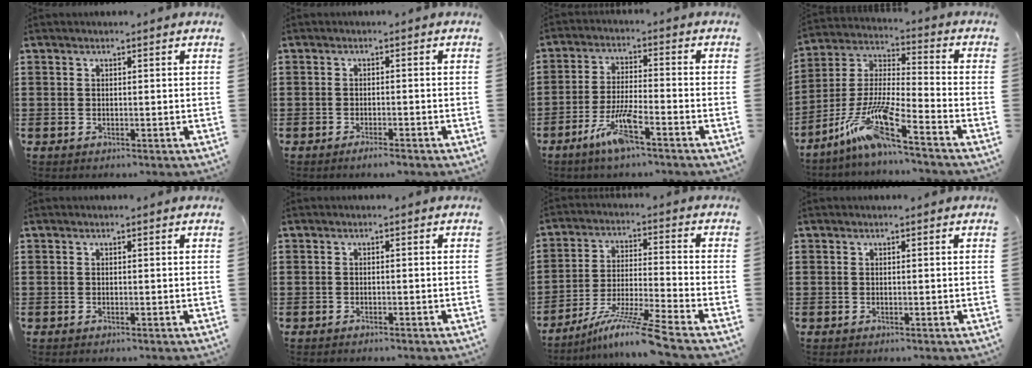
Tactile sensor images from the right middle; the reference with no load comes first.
{"total": 1.6, "force": [-1.4, 0.1, 0.8], "torque": [-0.016, -0.004, -0.024]}
{"total": 7.0, "force": [-4.3, 1.0, 5.4], "torque": [-0.119, -0.008, -0.082]}
{"total": 11.5, "force": [-8.4, 0.6, 7.7], "torque": [-0.177, -0.012, -0.173]}
{"total": 0.0}
{"total": 0.6, "force": [-0.6, 0.0, 0.1], "torque": [-0.005, -0.003, -0.011]}
{"total": 9.9, "force": [-7.8, -0.7, 6.0], "torque": [-0.116, -0.007, -0.155]}
{"total": 0.0}